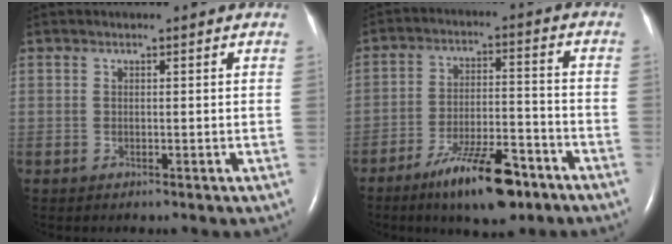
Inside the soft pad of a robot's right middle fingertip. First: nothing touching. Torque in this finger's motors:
{"motor_torque": [1.24, -0.90, 0.24, 0.06]}